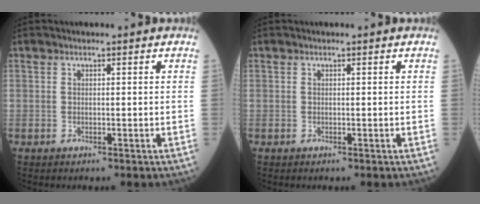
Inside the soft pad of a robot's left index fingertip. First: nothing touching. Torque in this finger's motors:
{"motor_torque": [0.00, 0.00, 0.00, 0.00]}